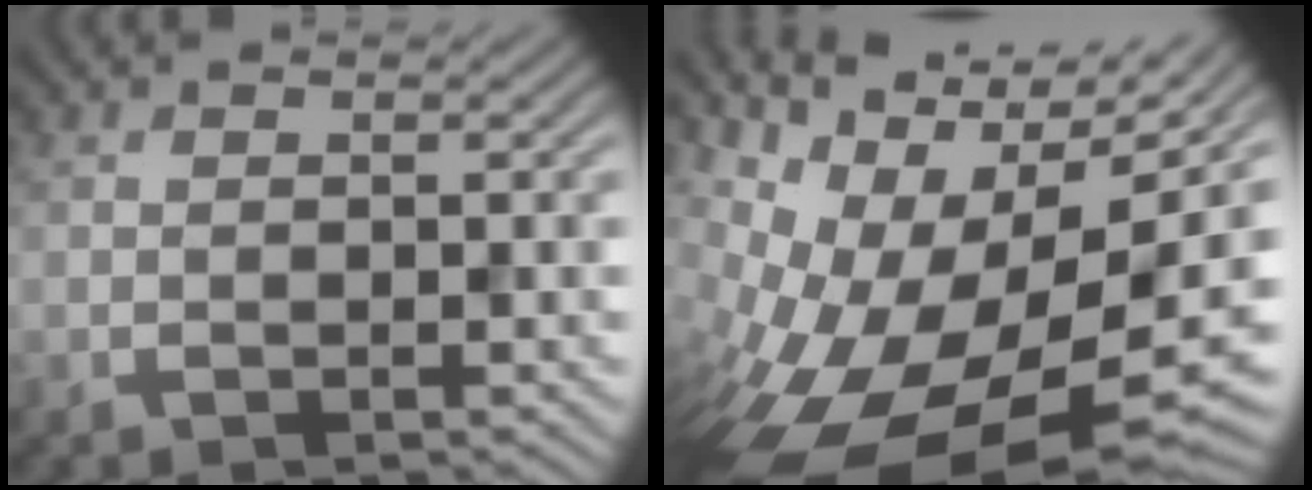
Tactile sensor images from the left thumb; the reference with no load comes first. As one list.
[{"total": 16.8, "force": [-6.2, 8.6, 13.0], "torque": [-0.228, -0.028, -0.074]}]